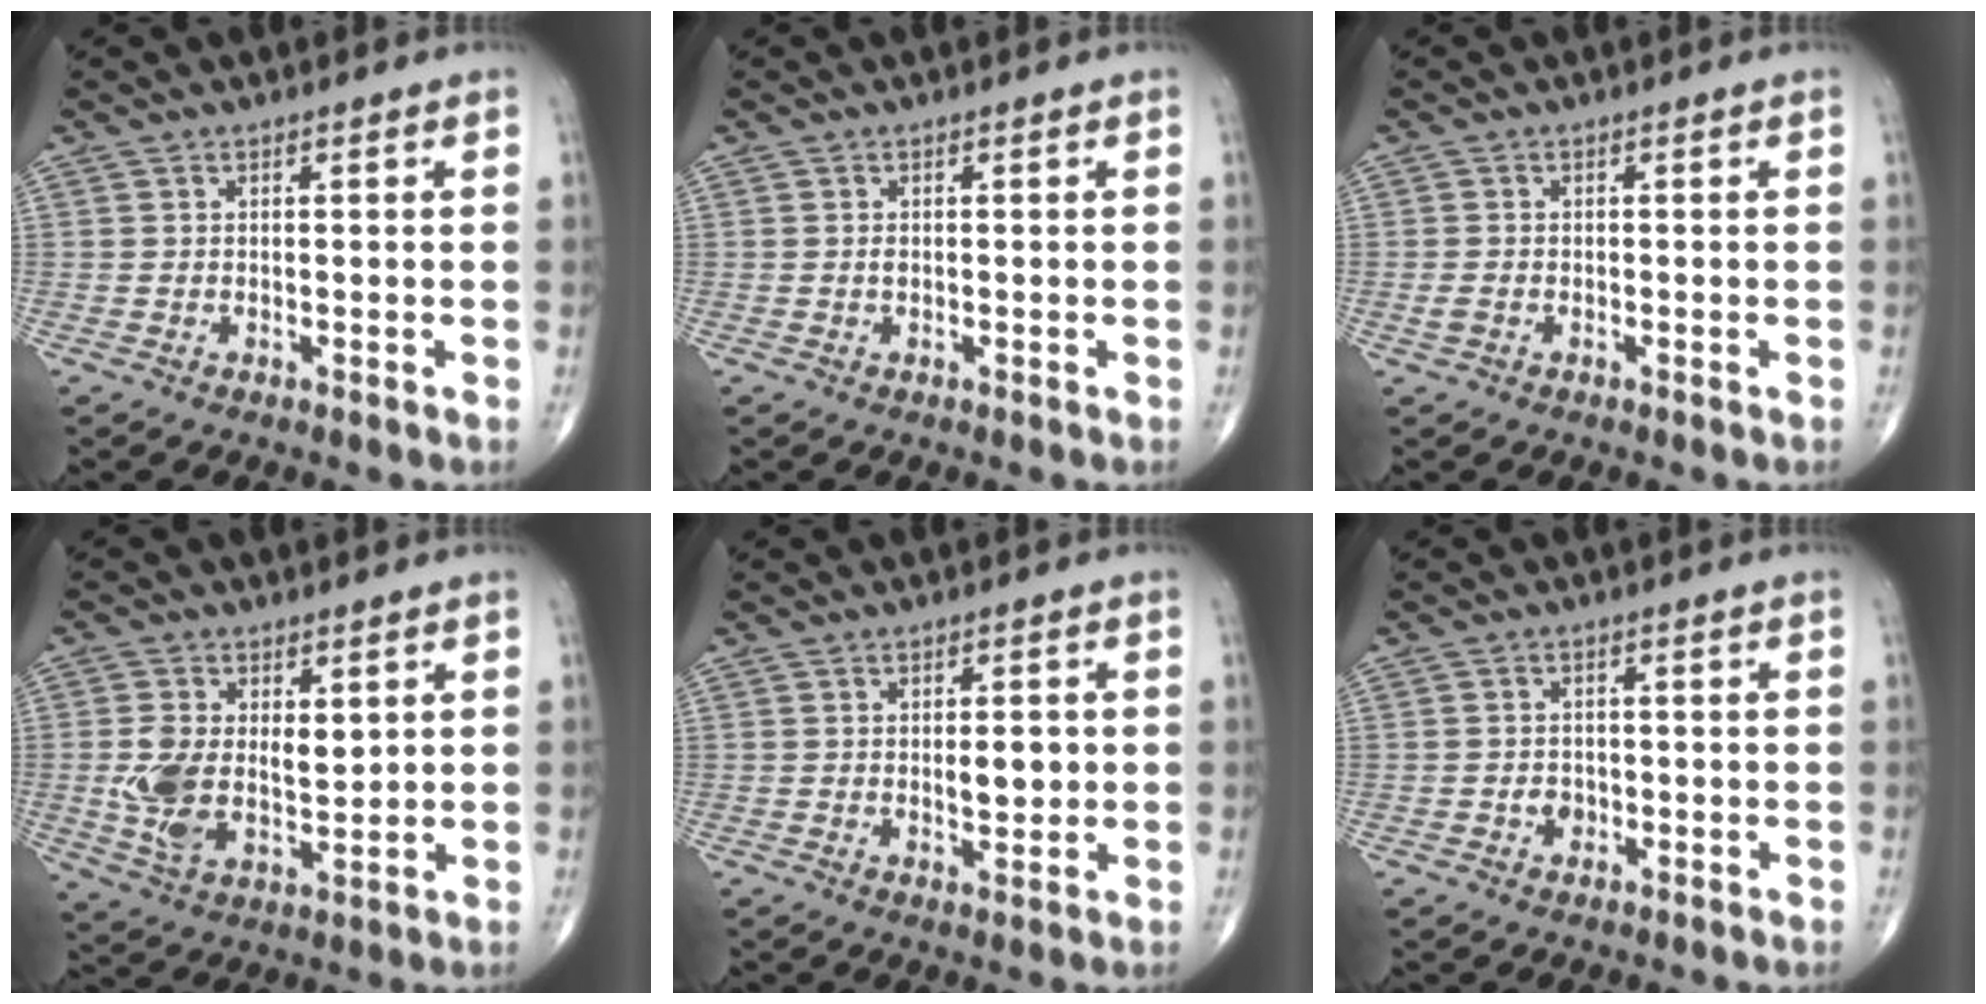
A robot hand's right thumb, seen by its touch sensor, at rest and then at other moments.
{"total": 0.6, "force": [0.0, 0.3, 0.4], "torque": [-0.007, 0.000, -0.001]}
{"total": 1.5, "force": [-0.5, 0.9, 1.0], "torque": [-0.027, 0.004, -0.009]}
{"total": 10.5, "force": [1.3, 6.3, 8.4], "torque": [-0.148, -0.014, 0.035]}
{"total": 4.2, "force": [0.2, 1.9, 3.7], "torque": [-0.046, -0.004, 0.006]}
{"total": 2.2, "force": [-0.7, 1.8, 1.0], "torque": [-0.004, 0.007, -0.012]}